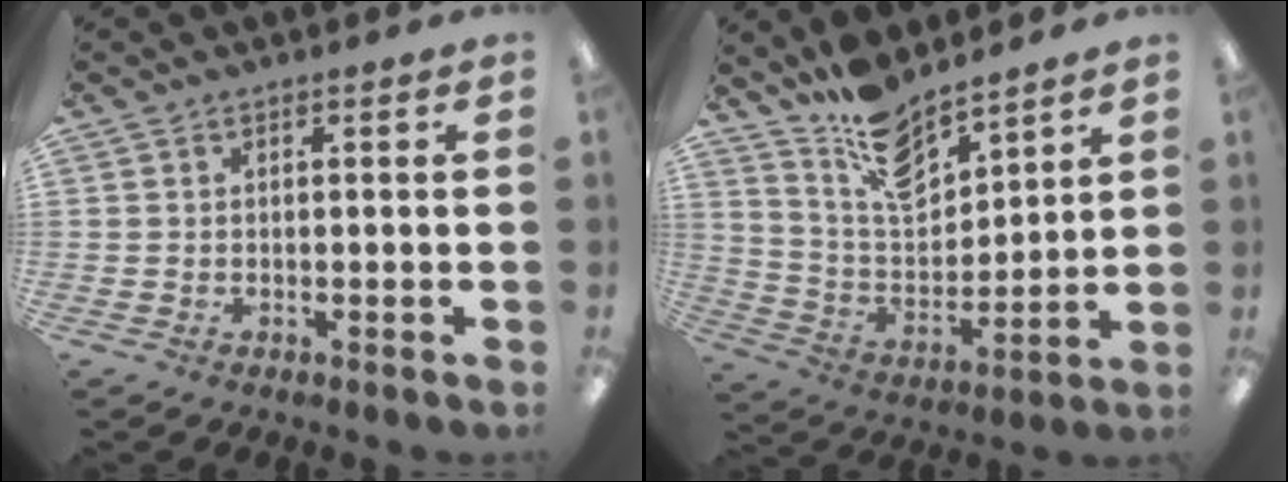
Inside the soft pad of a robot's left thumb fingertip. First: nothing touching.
{"total": 13.5, "force": [10.7, 5.6, 6.0], "torque": [-0.114, -0.072, 0.198]}